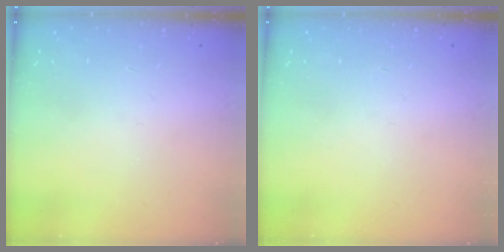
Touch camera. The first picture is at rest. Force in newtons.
{"total": 0.0}